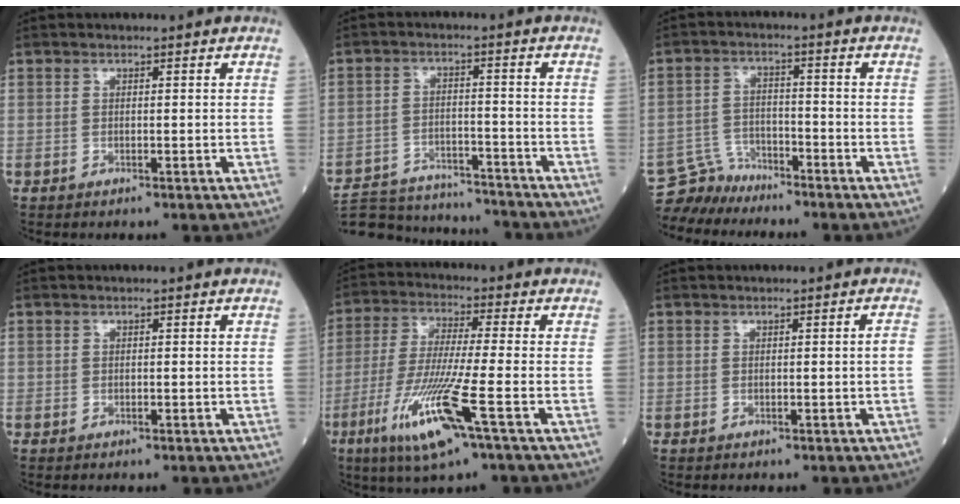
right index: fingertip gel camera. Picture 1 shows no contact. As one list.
[{"total": 16.8, "force": [-15.9, 3.3, 4.2], "torque": [-0.091, 0.003, -0.234]}, {"total": 4.9, "force": [-4.7, 1.3, -1.0], "torque": [0.014, 0.005, -0.088]}, {"total": 0.0}, {"total": 12.7, "force": [-5.6, 0.0, 11.4], "torque": [-0.243, -0.026, -0.104]}, {"total": 0.9, "force": [-0.3, -0.2, 0.9], "torque": [-0.013, -0.001, -0.001]}]